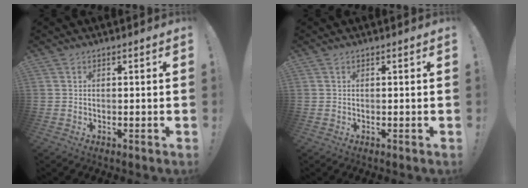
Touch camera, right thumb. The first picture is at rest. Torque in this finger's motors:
{"motor_torque": [0.00, 0.00, 0.07, -0.07, 0.00]}